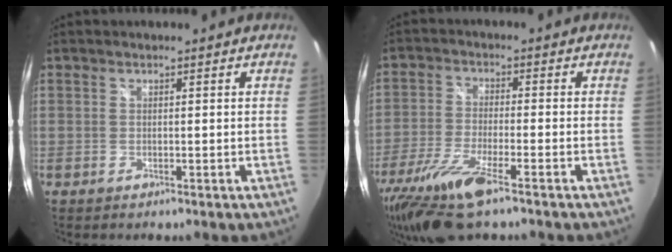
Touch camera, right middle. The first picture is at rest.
{"total": 12.8, "force": [-8.6, 2.5, 9.1], "torque": [-0.201, -0.045, -0.162]}